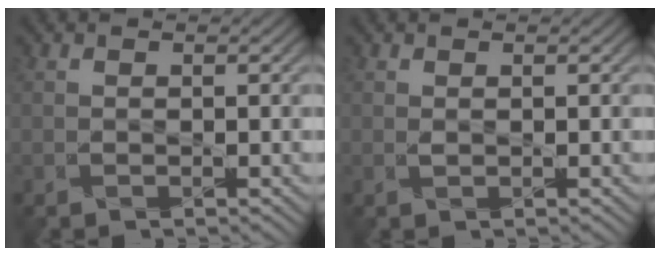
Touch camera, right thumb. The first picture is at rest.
{"total": 0.0}